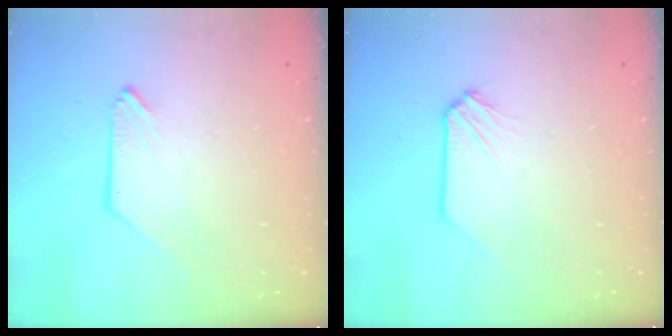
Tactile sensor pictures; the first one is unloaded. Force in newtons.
{"total": 0.0}